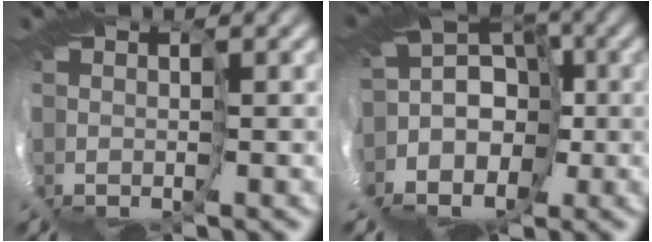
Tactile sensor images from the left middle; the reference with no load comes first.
{"total": 8.4, "force": [-4.1, 6.2, 3.9], "torque": [-0.092, 0.028, -0.082]}